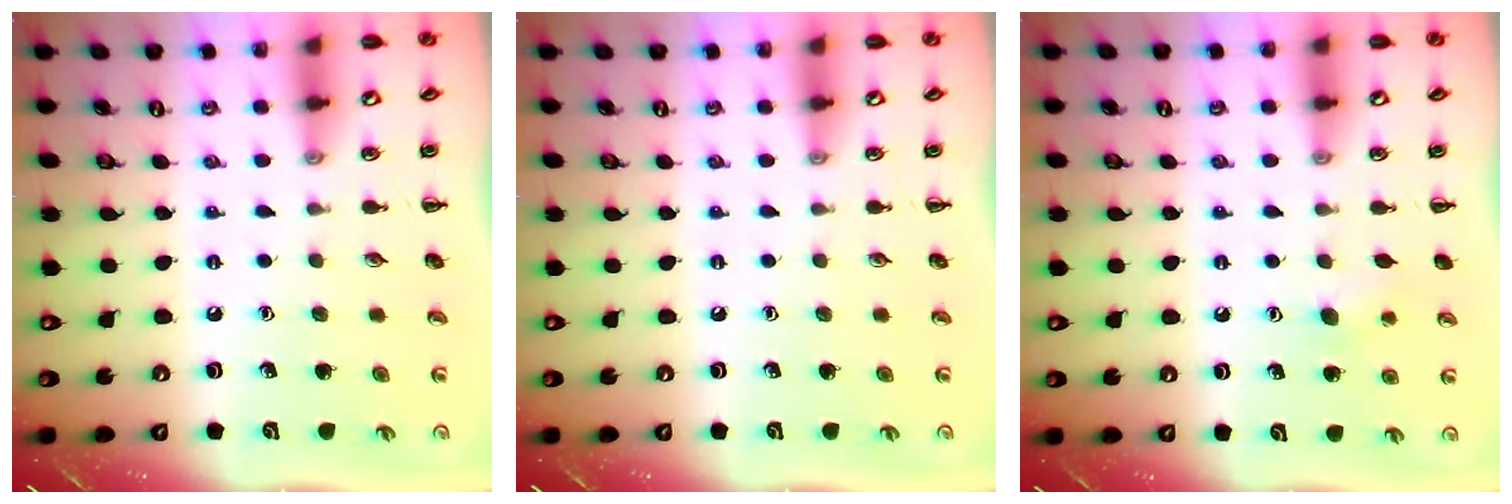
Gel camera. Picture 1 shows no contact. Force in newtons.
{"total": 0.0}
{"total": 6.0, "press": 5.8, "slide": 1.6}